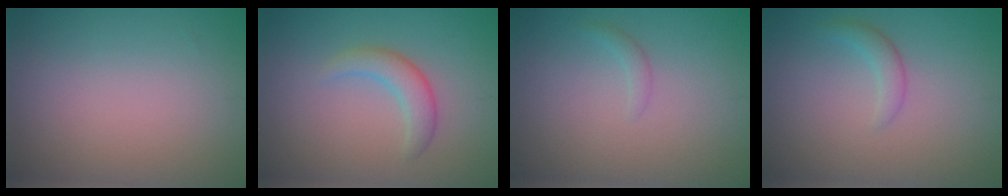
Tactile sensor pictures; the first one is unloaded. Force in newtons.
{"total": 2.4, "press": 2.4, "slide": 0.1}
{"total": 0.8, "press": 0.8, "slide": 0.0}
{"total": 1.5, "press": 1.5, "slide": 0.1}